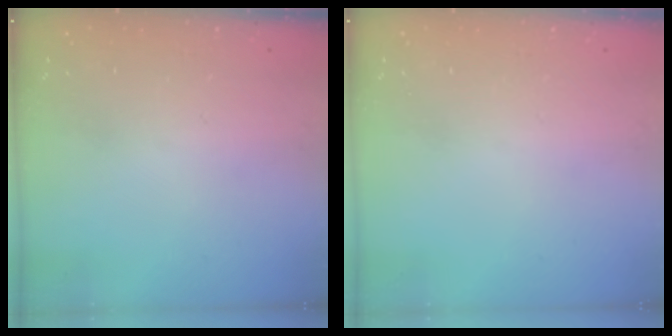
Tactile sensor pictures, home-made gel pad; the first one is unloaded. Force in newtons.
{"total": 0.0}